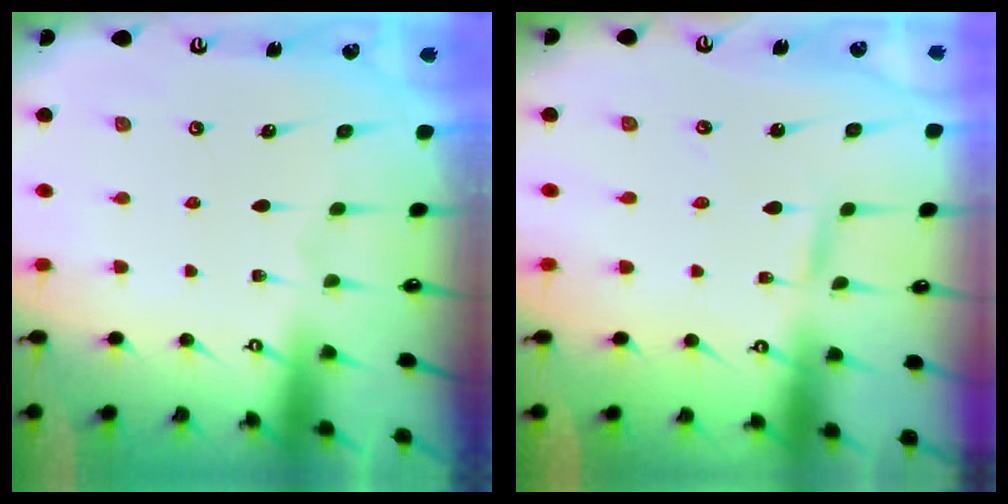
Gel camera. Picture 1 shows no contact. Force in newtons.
{"total": 2.5, "press": 2.5, "slide": 0.2}